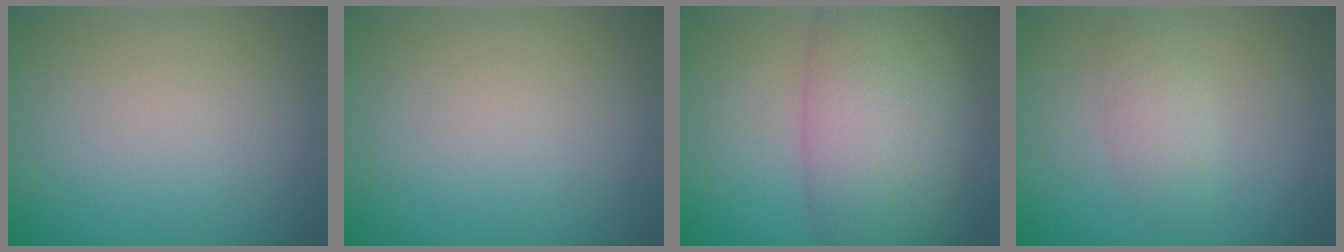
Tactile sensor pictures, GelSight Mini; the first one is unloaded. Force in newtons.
{"total": 0.0}
{"total": 8.6, "press": 8.6, "slide": 0.3}
{"total": 2.3, "press": 2.3, "slide": 0.0}